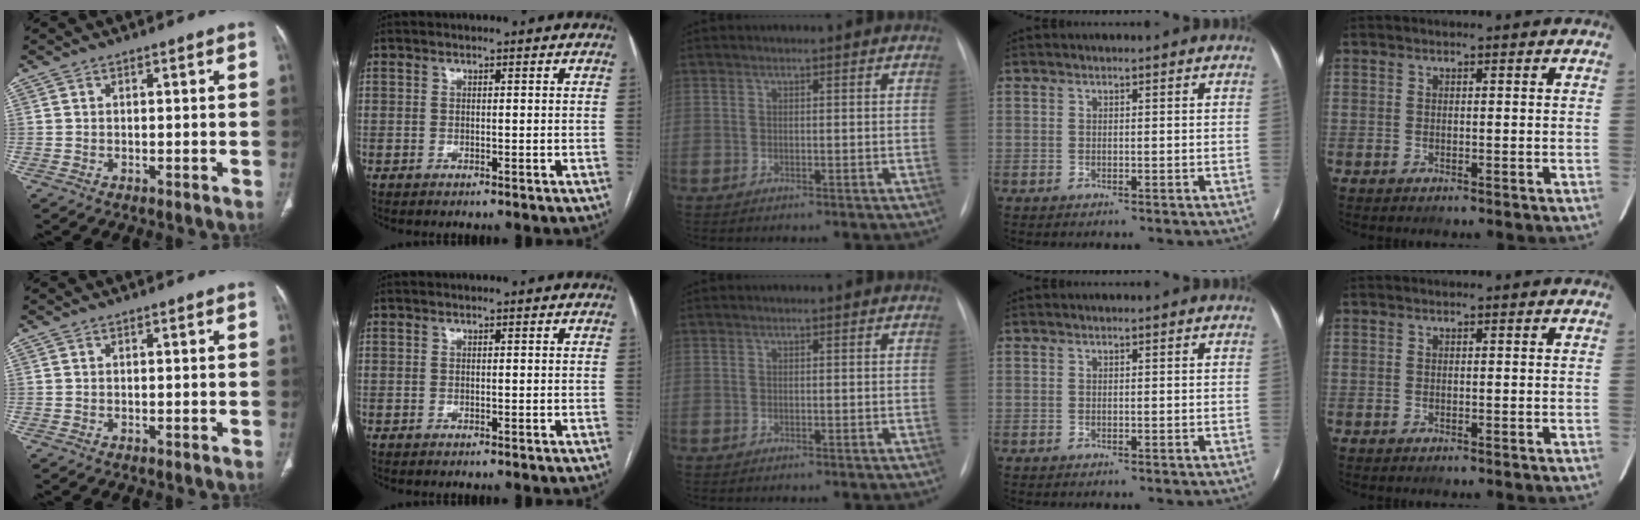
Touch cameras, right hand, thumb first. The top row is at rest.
{}